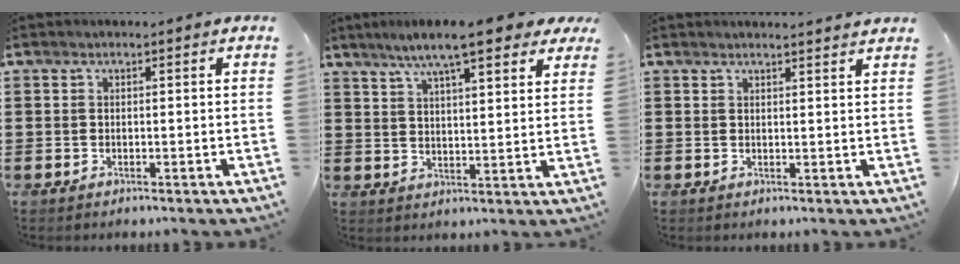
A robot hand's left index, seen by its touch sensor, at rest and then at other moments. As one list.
[{"total": 9.0, "force": [7.0, 1.2, 5.5], "torque": [-0.110, -0.013, 0.121]}, {"total": 1.7, "force": [1.6, -0.2, 0.4], "torque": [-0.011, 0.000, 0.031]}]